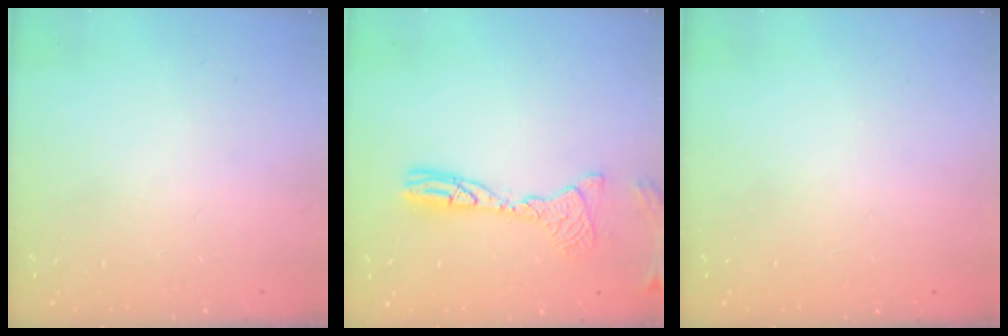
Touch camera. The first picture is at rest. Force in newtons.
{"total": 11.9, "press": 11.6, "slide": 2.5}
{"total": 0.0}